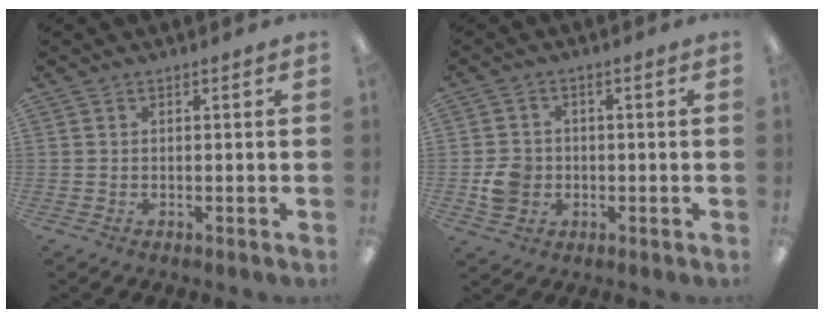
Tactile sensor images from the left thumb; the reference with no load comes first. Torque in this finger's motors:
{"motor_torque": [-0.24, 0.25, -0.03, -0.01, 0.00]}